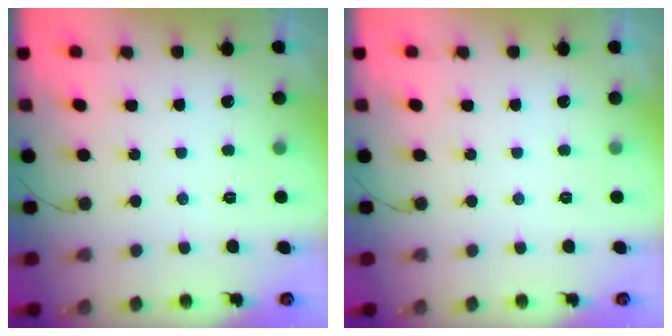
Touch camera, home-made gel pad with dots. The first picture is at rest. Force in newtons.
{"total": 0.0}